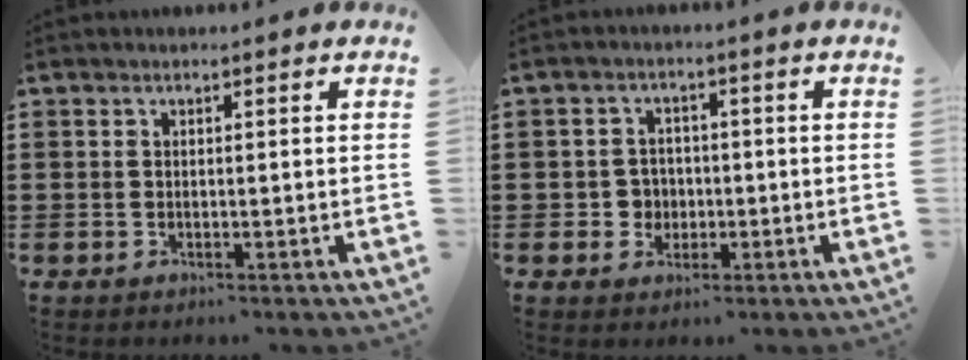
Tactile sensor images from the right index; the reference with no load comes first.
{"total": 3.4, "force": [-0.9, 3.2, 1.0], "torque": [-0.030, 0.005, -0.022]}